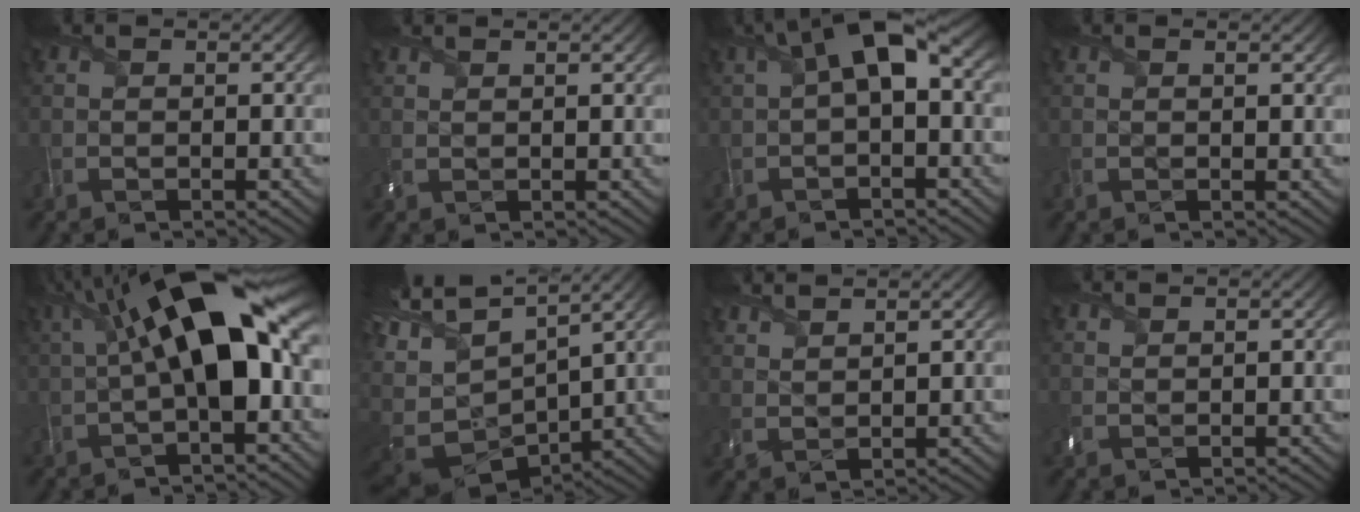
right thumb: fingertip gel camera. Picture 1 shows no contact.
{"total": 1.0, "force": [1.0, -0.1, 0.3], "torque": [-0.016, 0.002, 0.022]}
{"total": 7.4, "force": [1.7, 3.0, 6.5], "torque": [-0.114, 0.018, 0.021]}
{"total": 0.7, "force": [0.3, -0.1, 0.6], "torque": [-0.013, 0.000, 0.007]}
{"total": 14.0, "force": [2.7, 5.5, 12.5], "torque": [-0.211, 0.021, 0.040]}
{"total": 11.9, "force": [1.7, 6.9, 9.5], "torque": [-0.210, -0.007, 0.072]}
{"total": 4.5, "force": [4.0, 0.7, 2.0], "torque": [-0.046, -0.002, 0.076]}
{"total": 1.6, "force": [1.5, 0.1, 0.6], "torque": [-0.022, 0.003, 0.035]}